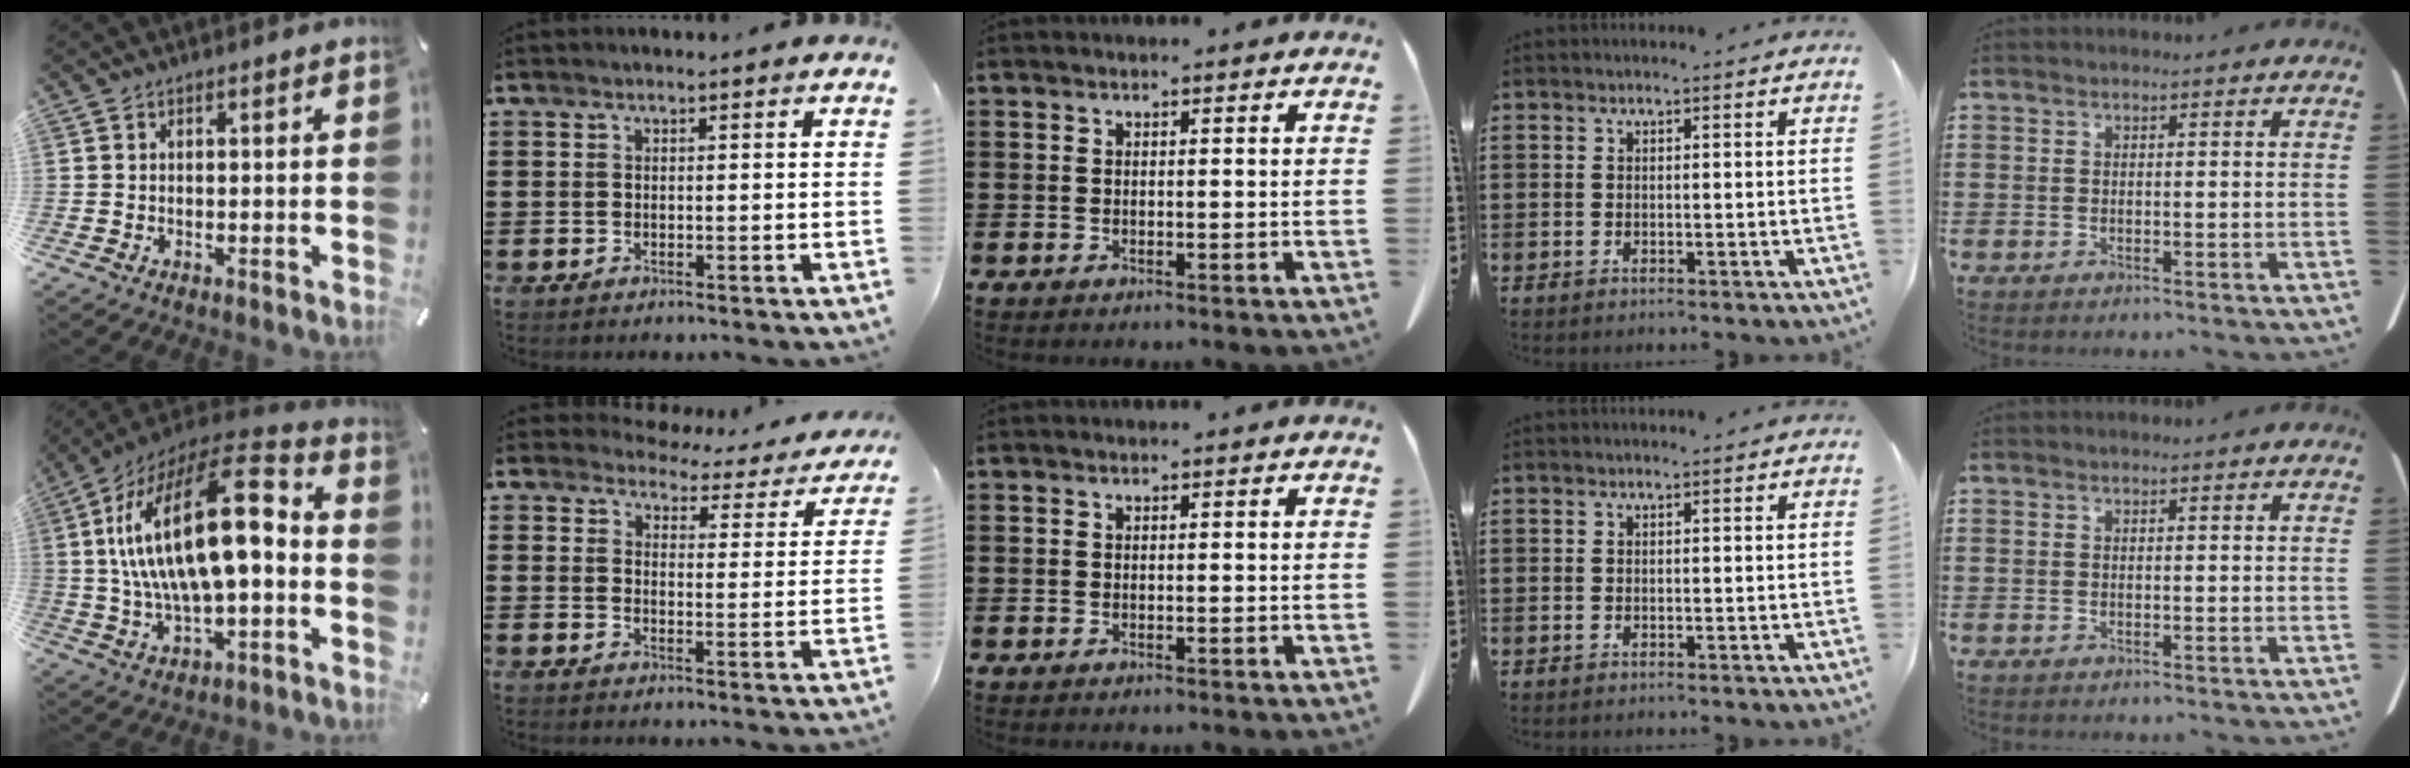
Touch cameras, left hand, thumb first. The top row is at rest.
{"thumb": {"total": 25.5, "force": [3.6, 11.5, 22.4], "torque": [-0.434, -0.017, 0.058]}, "index": {"total": 3.6, "force": [3.5, 0.7, 0.7], "torque": [-0.034, -0.024, 0.057]}}